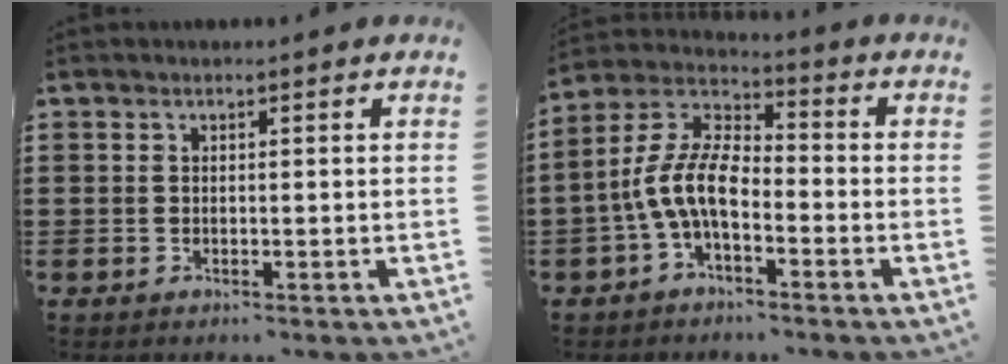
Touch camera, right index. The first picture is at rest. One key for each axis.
{"total": 9.2, "fx": -3.2, "fy": 4.0, "fz": 7.6, "tx": -0.190, "ty": -0.011, "tz": -0.068}